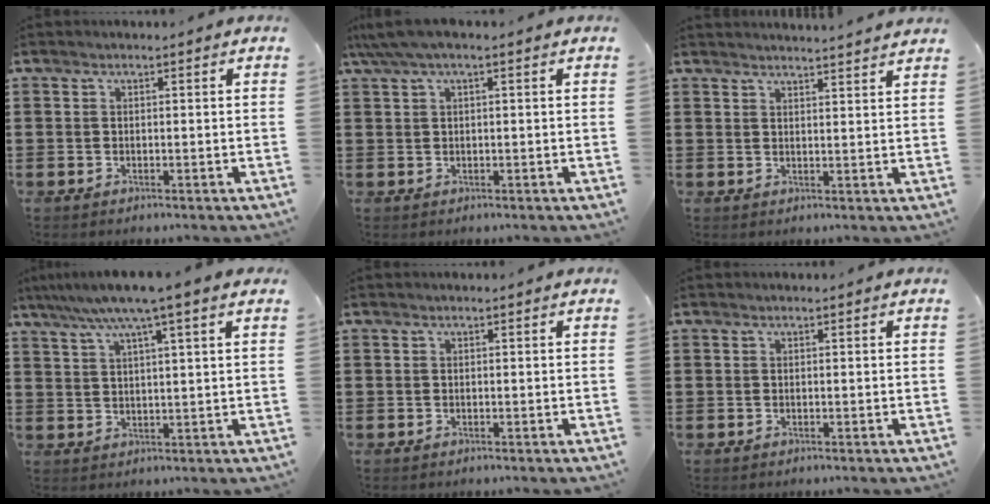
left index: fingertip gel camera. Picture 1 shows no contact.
{"total": 2.4, "force": [0.7, 0.4, 2.2], "torque": [-0.050, -0.002, 0.009]}
{"total": 2.7, "force": [2.6, -0.6, 0.1], "torque": [-0.008, -0.012, 0.049]}
{"total": 6.9, "force": [5.0, -0.5, 4.8], "torque": [-0.105, -0.011, 0.084]}
{"total": 0.0}
{"total": 0.0}